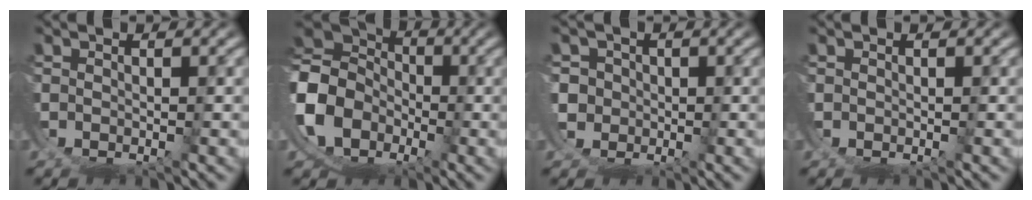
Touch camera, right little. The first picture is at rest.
{"total": 10.6, "force": [0.9, 9.6, 4.5], "torque": [-0.144, -0.033, 0.016]}
{"total": 1.8, "force": [0.6, 1.5, -0.8], "torque": [0.003, -0.027, 0.023]}
{"total": 0.0}